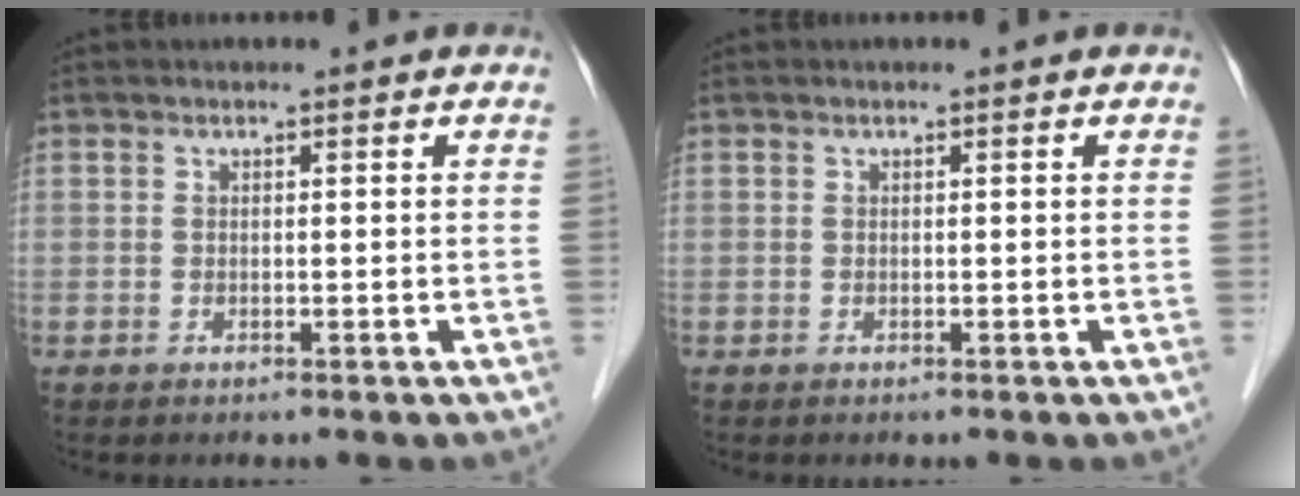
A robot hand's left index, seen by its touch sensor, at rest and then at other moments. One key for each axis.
{"total": 0.0}